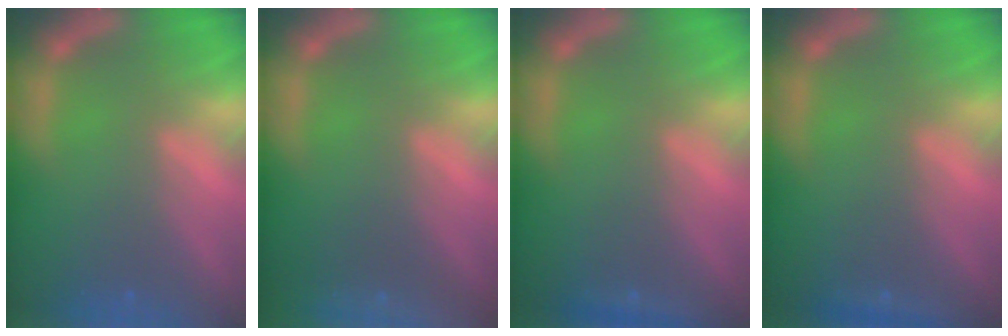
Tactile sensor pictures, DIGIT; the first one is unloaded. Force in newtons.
{"total": 10.0}
{"total": 0.9}
{"total": 0.9}